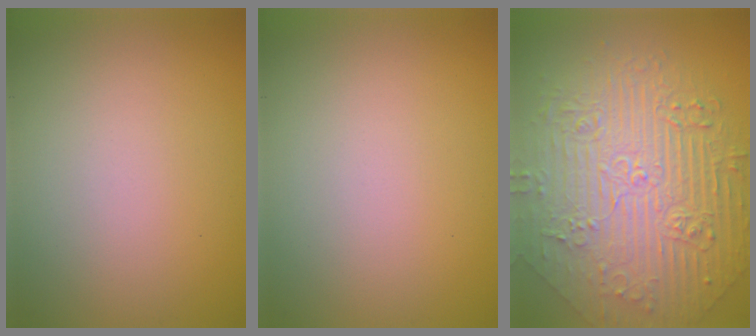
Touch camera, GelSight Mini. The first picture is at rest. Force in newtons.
{"total": 0.0}
{"total": 11.1, "press": 7.5, "slide": 8.2}